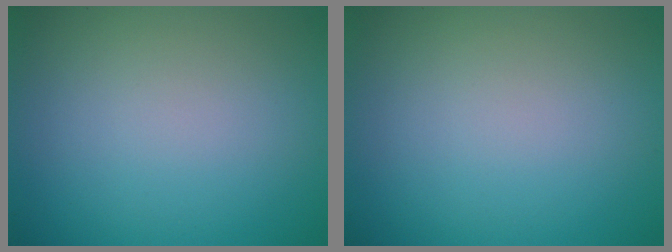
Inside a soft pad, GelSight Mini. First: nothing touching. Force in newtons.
{"total": 0.0}